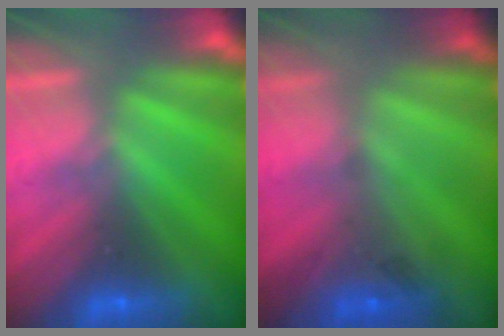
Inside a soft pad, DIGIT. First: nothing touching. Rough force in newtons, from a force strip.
{"total": 2.2}